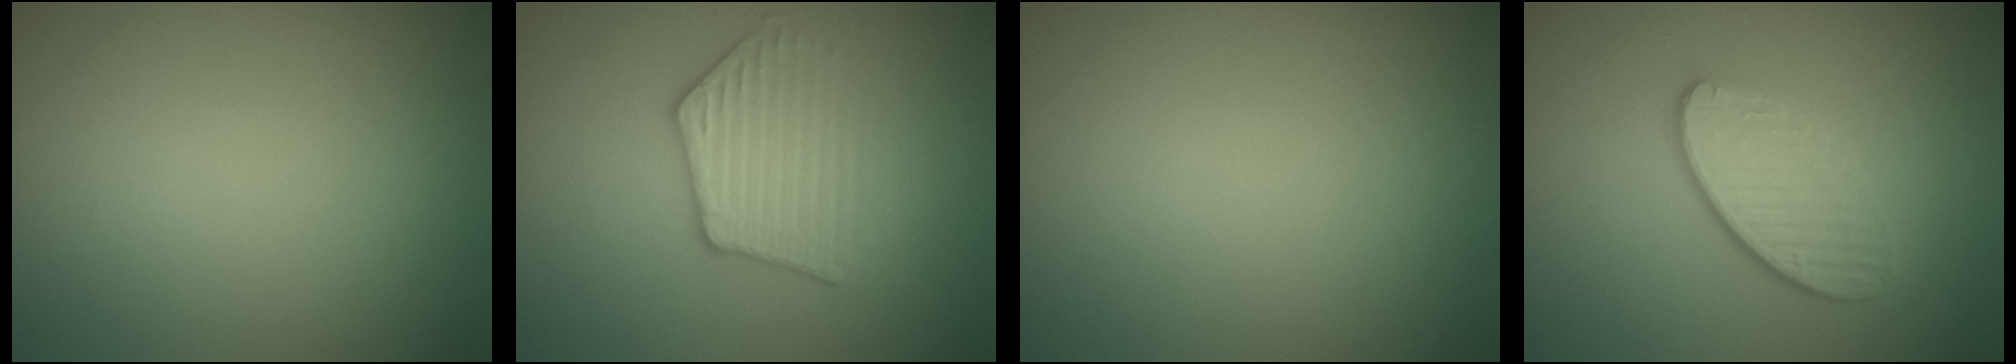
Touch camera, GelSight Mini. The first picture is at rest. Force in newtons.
{"total": 3.6, "press": 3.1, "slide": 1.8}
{"total": 0.0}
{"total": 3.8, "press": 2.8, "slide": 2.6}